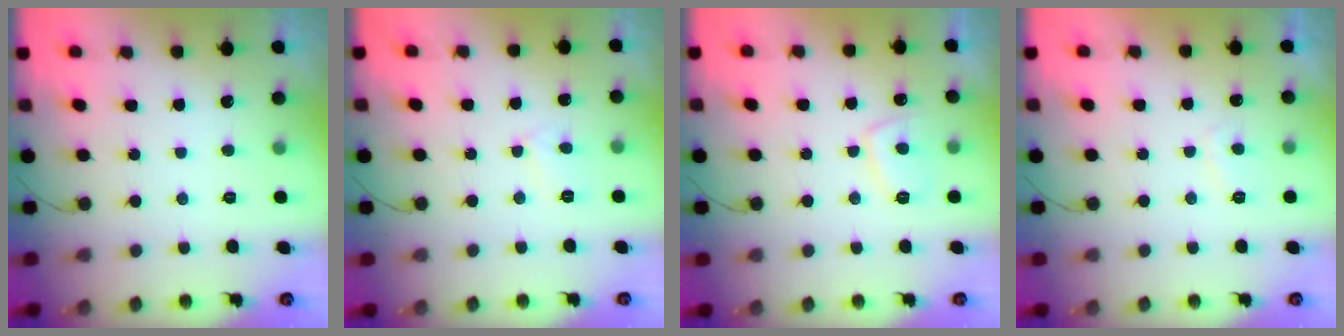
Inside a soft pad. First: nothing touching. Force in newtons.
{"total": 3.7, "press": 3.7, "slide": 0.3}
{"total": 5.4, "press": 5.4, "slide": 0.8}
{"total": 2.6, "press": 2.5, "slide": 0.8}